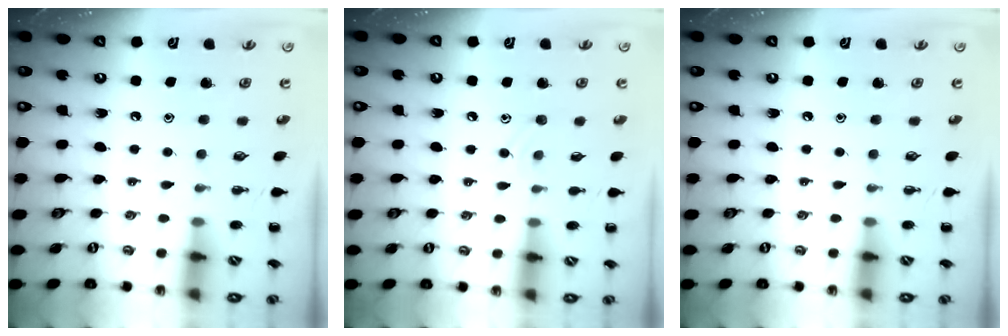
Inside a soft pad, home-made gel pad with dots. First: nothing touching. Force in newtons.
{"total": 7.7, "press": 7.4, "slide": 2.2}
{"total": 0.0}